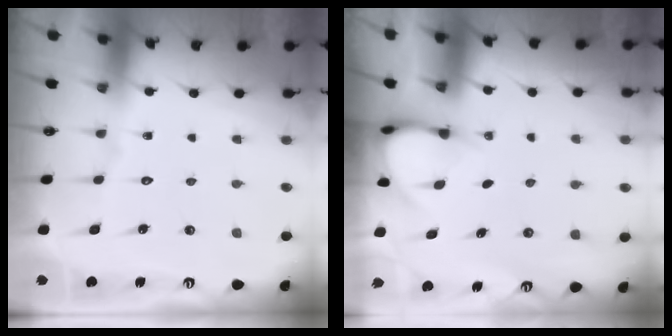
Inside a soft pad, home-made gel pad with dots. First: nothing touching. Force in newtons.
{"total": 3.9, "press": 3.9, "slide": 0.4}